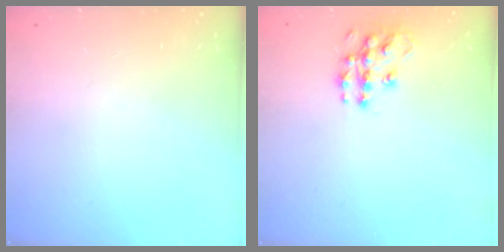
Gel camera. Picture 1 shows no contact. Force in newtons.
{"total": 10.4, "press": 10.4, "slide": 0.4}